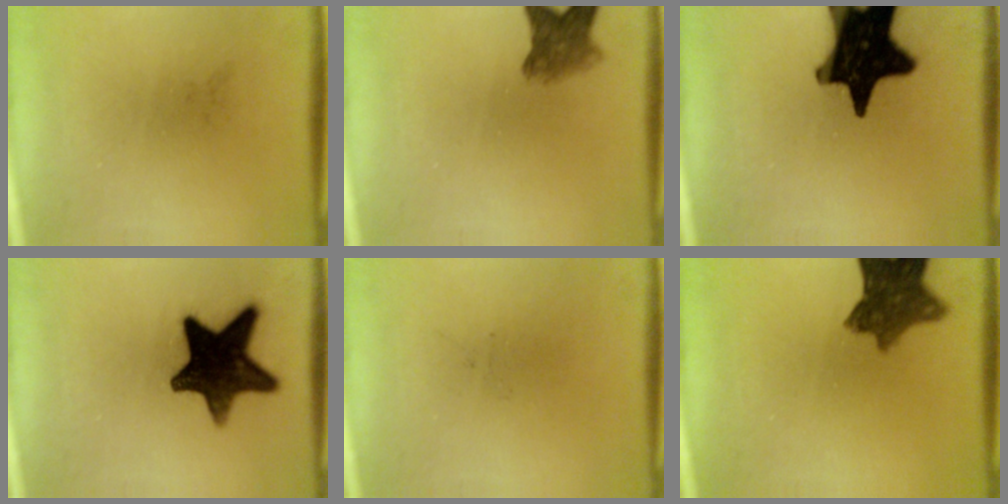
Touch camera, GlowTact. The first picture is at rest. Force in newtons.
{"total": 4.4}
{"total": 19.9}
{"total": 15.0}
{"total": 0.0}
{"total": 9.2}